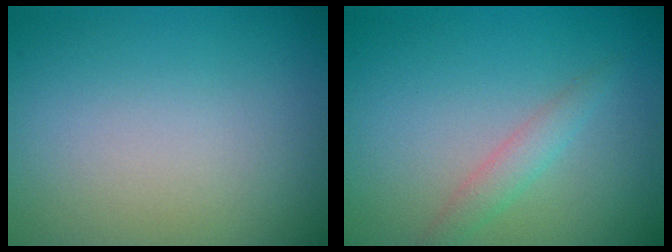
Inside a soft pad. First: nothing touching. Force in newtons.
{"total": 1.6, "press": 1.6, "slide": 0.0}